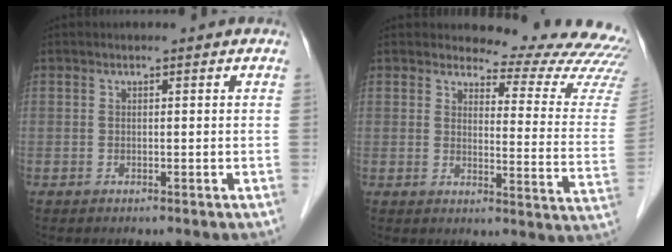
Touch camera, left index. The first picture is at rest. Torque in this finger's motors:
{"motor_torque": [0.85, -1.19, 0.25, 0.01]}